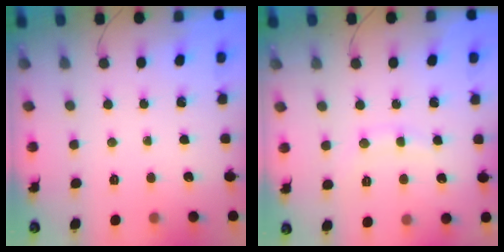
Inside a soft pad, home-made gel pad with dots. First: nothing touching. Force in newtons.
{"total": 7.2, "press": 7.1, "slide": 1.2}